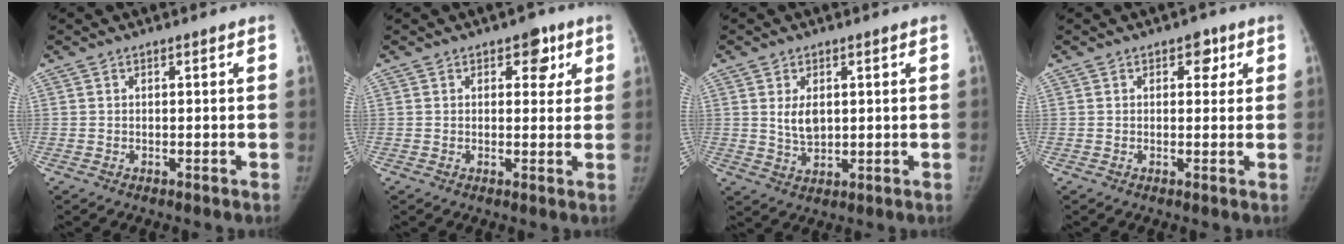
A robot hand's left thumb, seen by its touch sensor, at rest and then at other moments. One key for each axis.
{"total": 4.4, "fx": 2.1, "fy": 2.9, "fz": 2.5, "tx": 0.000, "ty": -0.005, "tz": 0.022}
{"total": 4.6, "fx": 1.0, "fy": 2.8, "fz": 3.5, "tx": -0.052, "ty": -0.011, "tz": 0.025}
{"total": 3.0, "fx": 1.3, "fy": 2.1, "fz": 1.6, "tx": 0.004, "ty": -0.002, "tz": 0.013}